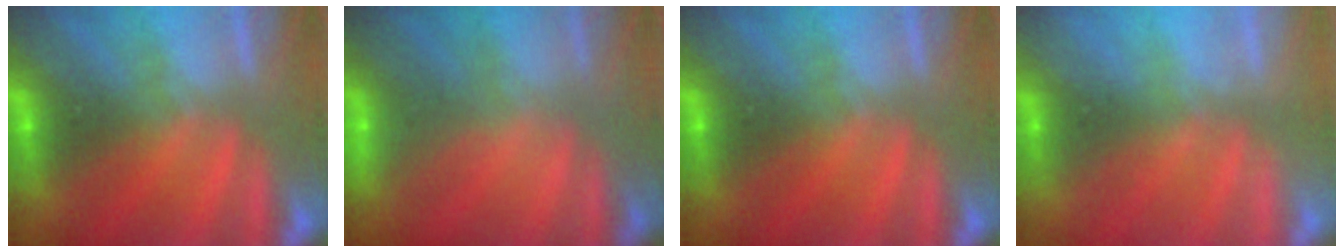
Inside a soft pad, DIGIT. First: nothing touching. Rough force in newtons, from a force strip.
{"total": 2.3}
{"total": 0.0}
{"total": 2.1}